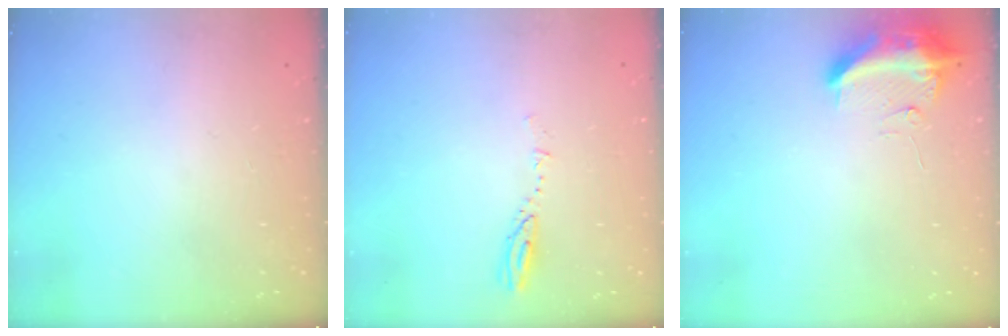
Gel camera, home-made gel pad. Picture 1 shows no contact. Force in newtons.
{"total": 3.2, "press": 3.2, "slide": 0.3}
{"total": 10.4, "press": 10.4, "slide": 1.0}